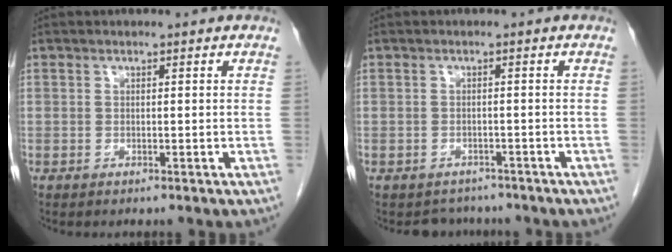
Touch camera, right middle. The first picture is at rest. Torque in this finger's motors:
{"motor_torque": [0.01, 0.01, 0.00, 0.00]}